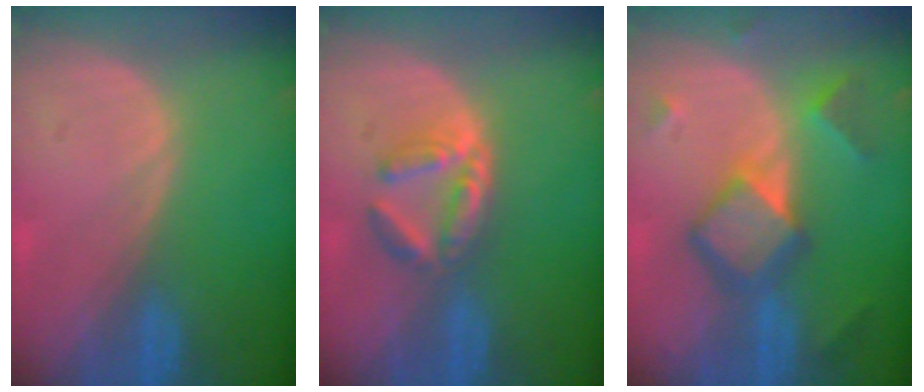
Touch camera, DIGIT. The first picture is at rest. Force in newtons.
{"total": 5.0, "press": 5.0, "slide": 0.8}
{"total": 7.7, "press": 7.6, "slide": 0.6}